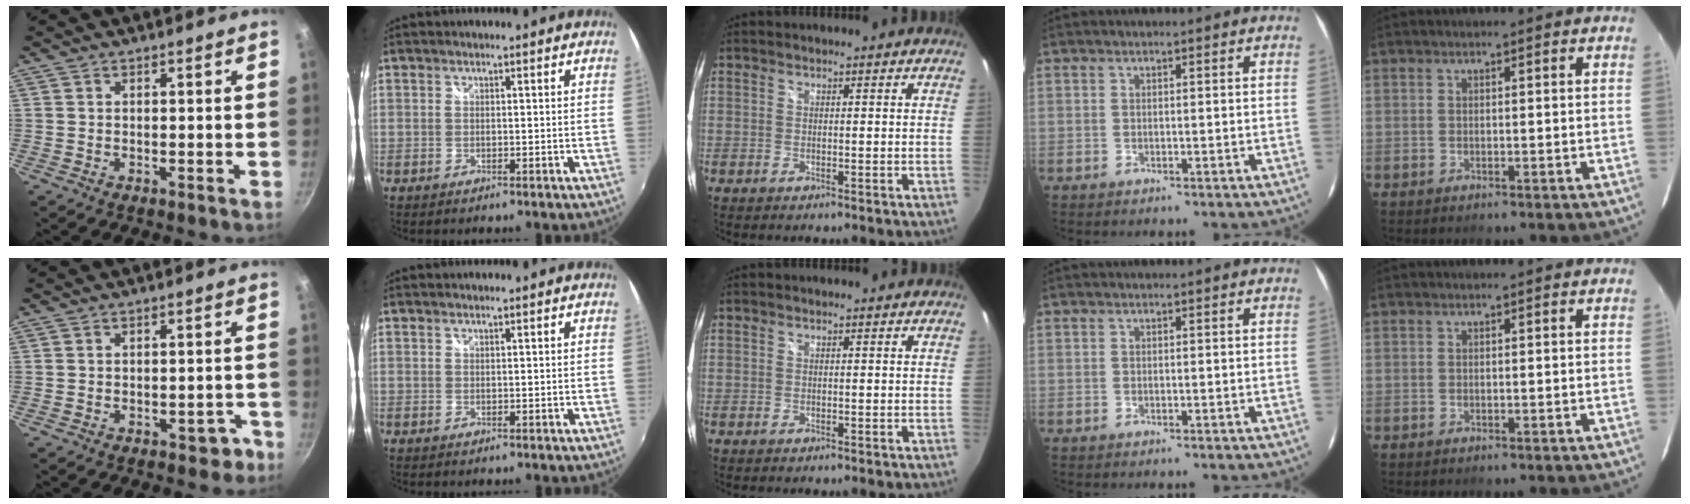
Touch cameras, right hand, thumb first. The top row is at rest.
{"thumb": {"total": 3.6, "force": [-2.1, 2.2, 1.9], "torque": [0.001, 0.036, -0.009]}}